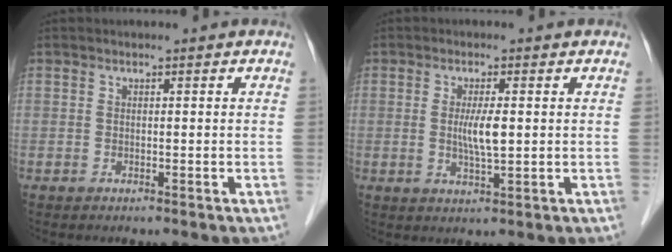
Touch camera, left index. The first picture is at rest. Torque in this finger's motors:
{"motor_torque": [0.81, 0.67, 0.34, 0.09]}